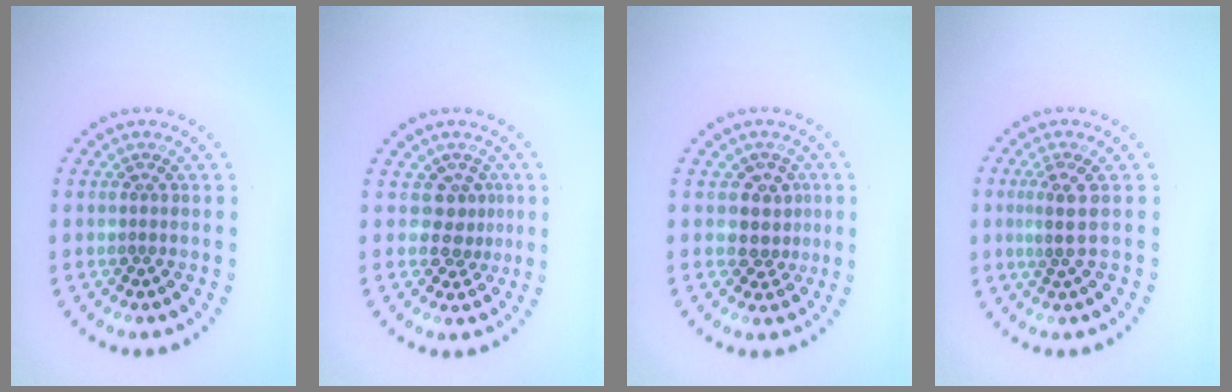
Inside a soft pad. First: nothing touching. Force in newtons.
{"total": 2.3, "press": 1.5, "slide": 1.7}
{"total": 2.5, "press": 1.9, "slide": 1.5}
{"total": 1.7, "press": 1.4, "slide": 1.0}